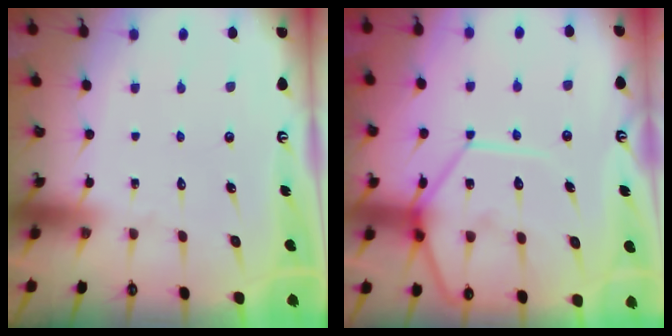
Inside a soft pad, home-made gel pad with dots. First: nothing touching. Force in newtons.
{"total": 16.3, "press": 16.2, "slide": 1.9}